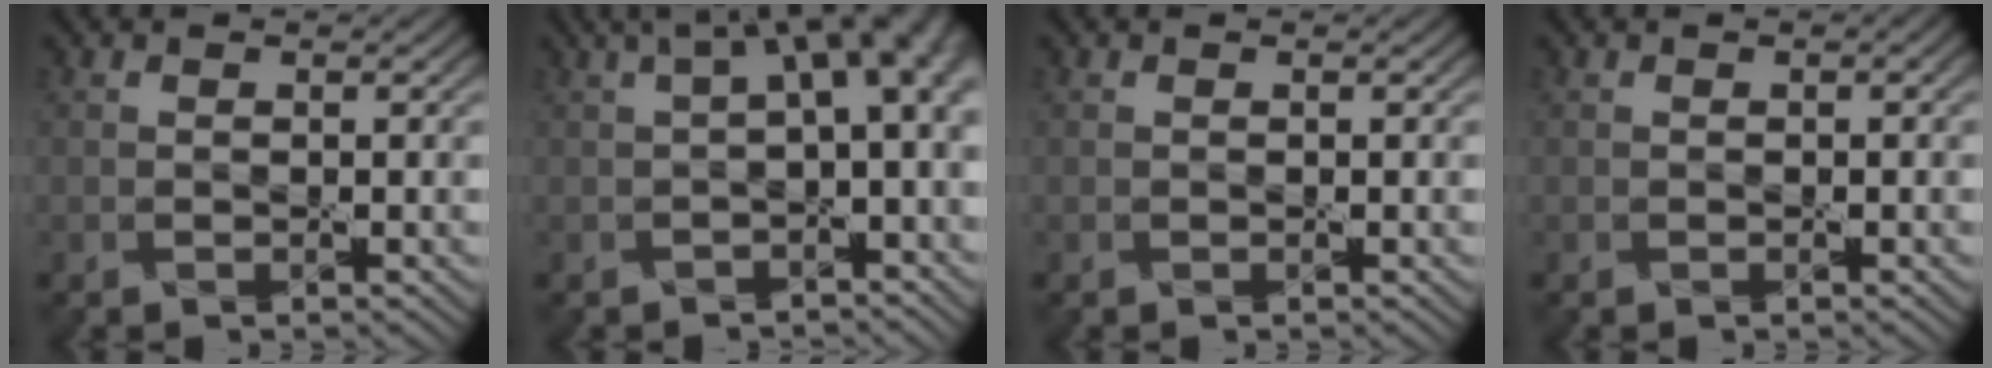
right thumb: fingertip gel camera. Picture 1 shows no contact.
{"total": 8.4, "force": [1.4, 3.2, 7.6], "torque": [-0.107, 0.018, 0.023]}
{"total": 0.0}
{"total": 0.6, "force": [0.1, 0.1, 0.6], "torque": [-0.008, 0.003, 0.002]}